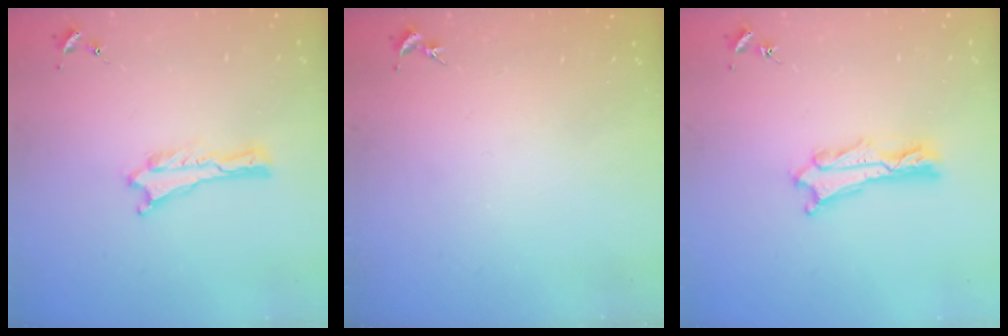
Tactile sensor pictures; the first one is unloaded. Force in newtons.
{"total": 0.0}
{"total": 2.4, "press": 2.4, "slide": 0.3}